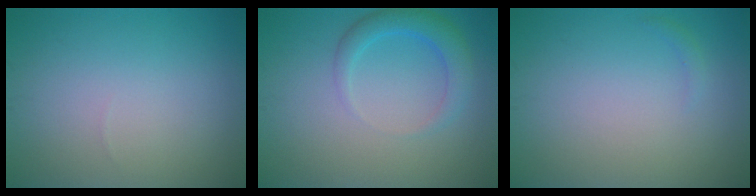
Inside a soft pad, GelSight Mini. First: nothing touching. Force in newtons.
{"total": 2.9, "press": 2.9, "slide": 0.2}
{"total": 0.6, "press": 0.5, "slide": 0.1}